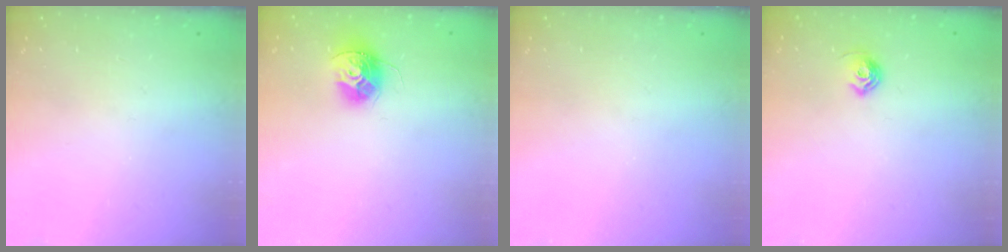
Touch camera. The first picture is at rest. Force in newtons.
{"total": 11.1, "press": 11.1, "slide": 0.5}
{"total": 0.0}
{"total": 6.1, "press": 6.0, "slide": 1.1}